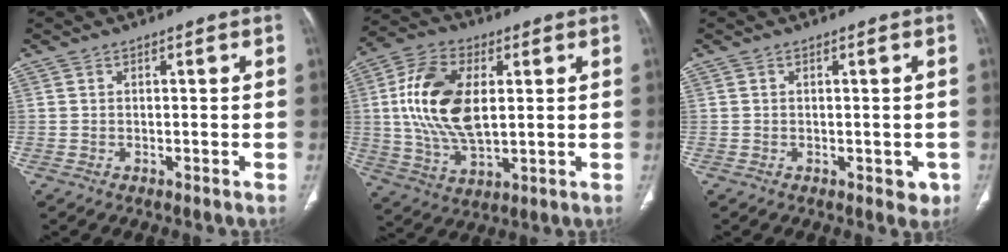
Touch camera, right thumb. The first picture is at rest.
{"total": 16.1, "force": [2.3, 8.9, 13.2], "torque": [-0.256, -0.002, 0.046]}
{"total": 2.3, "force": [-0.5, 1.6, 1.5], "torque": [-0.001, 0.001, -0.002]}